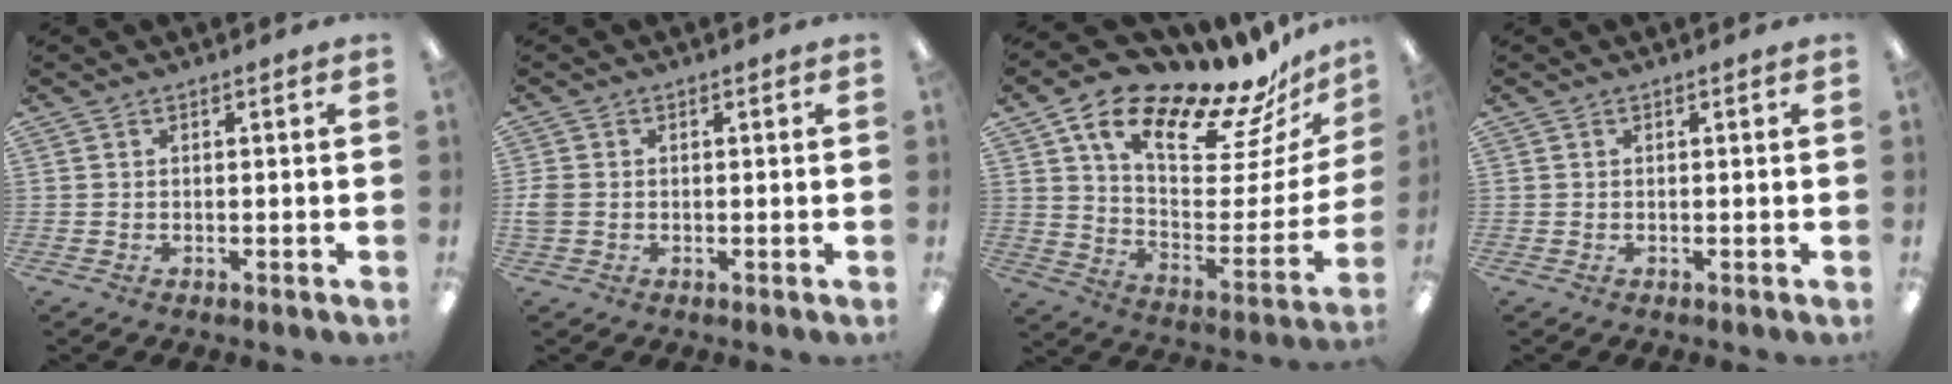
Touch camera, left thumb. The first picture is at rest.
{"total": 2.8, "force": [-0.3, 2.3, 1.7], "torque": [-0.036, 0.003, -0.006]}
{"total": 19.4, "force": [16.0, 5.9, 9.1], "torque": [-0.144, -0.127, 0.266]}
{"total": 0.0}